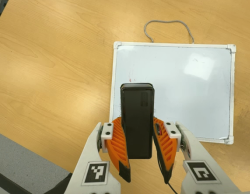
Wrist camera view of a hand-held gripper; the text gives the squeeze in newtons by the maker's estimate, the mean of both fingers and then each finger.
{"total": 11.5, "left": 9.4, "right": 13.5}